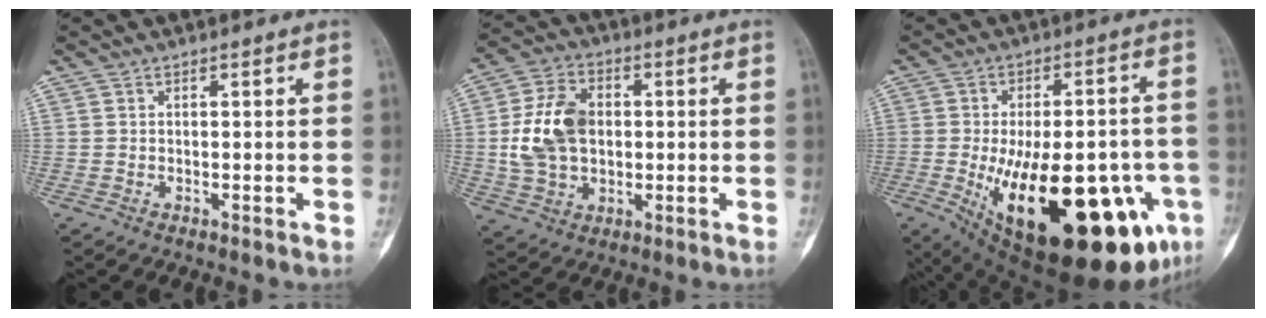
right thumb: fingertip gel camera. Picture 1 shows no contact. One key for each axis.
{"total": 12.7, "fx": 0.5, "fy": 8.9, "fz": 9.0, "tx": -0.157, "ty": 0.011, "tz": 0.012}
{"total": 31.0, "fx": -9.6, "fy": 12.1, "fz": 26.9, "tx": -0.353, "ty": -0.009, "tz": -0.112}